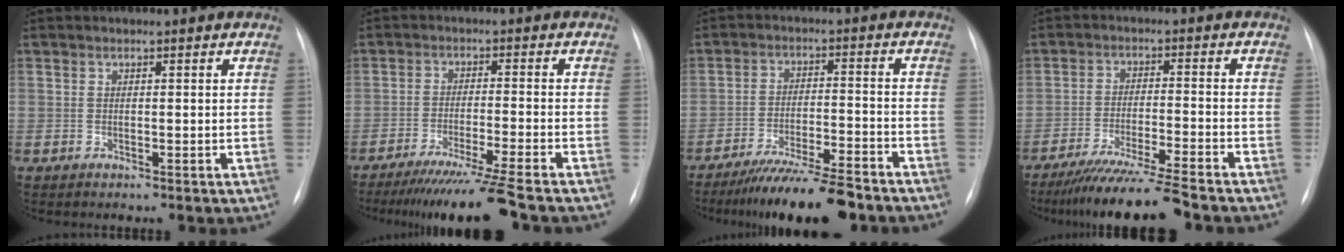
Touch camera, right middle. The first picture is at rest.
{"total": 12.5, "force": [-10.5, -2.2, 6.4], "torque": [-0.083, -0.041, -0.166]}
{"total": 12.2, "force": [-10.4, 0.6, 6.5], "torque": [-0.099, -0.020, -0.167]}
{"total": 12.2, "force": [-10.5, -1.2, 6.1], "torque": [-0.092, -0.035, -0.172]}